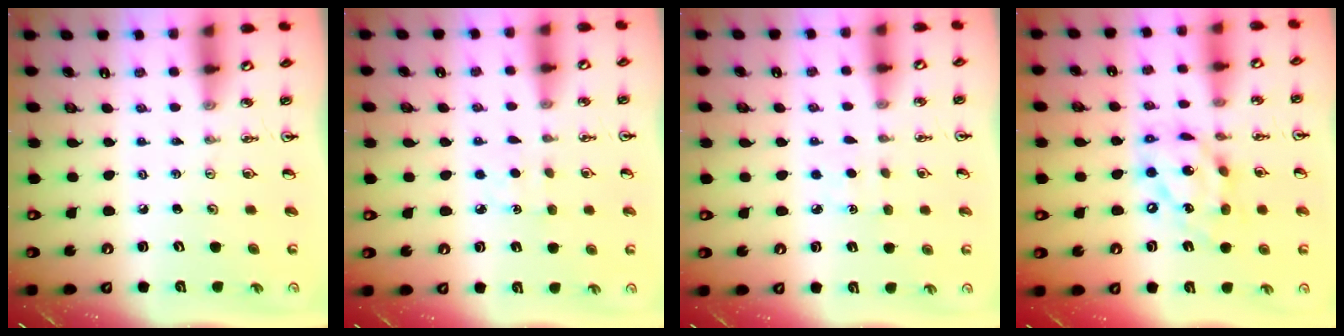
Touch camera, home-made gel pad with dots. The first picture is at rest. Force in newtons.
{"total": 2.9, "press": 2.9, "slide": 0.3}
{"total": 2.0, "press": 2.0, "slide": 0.3}
{"total": 14.5, "press": 14.4, "slide": 1.1}